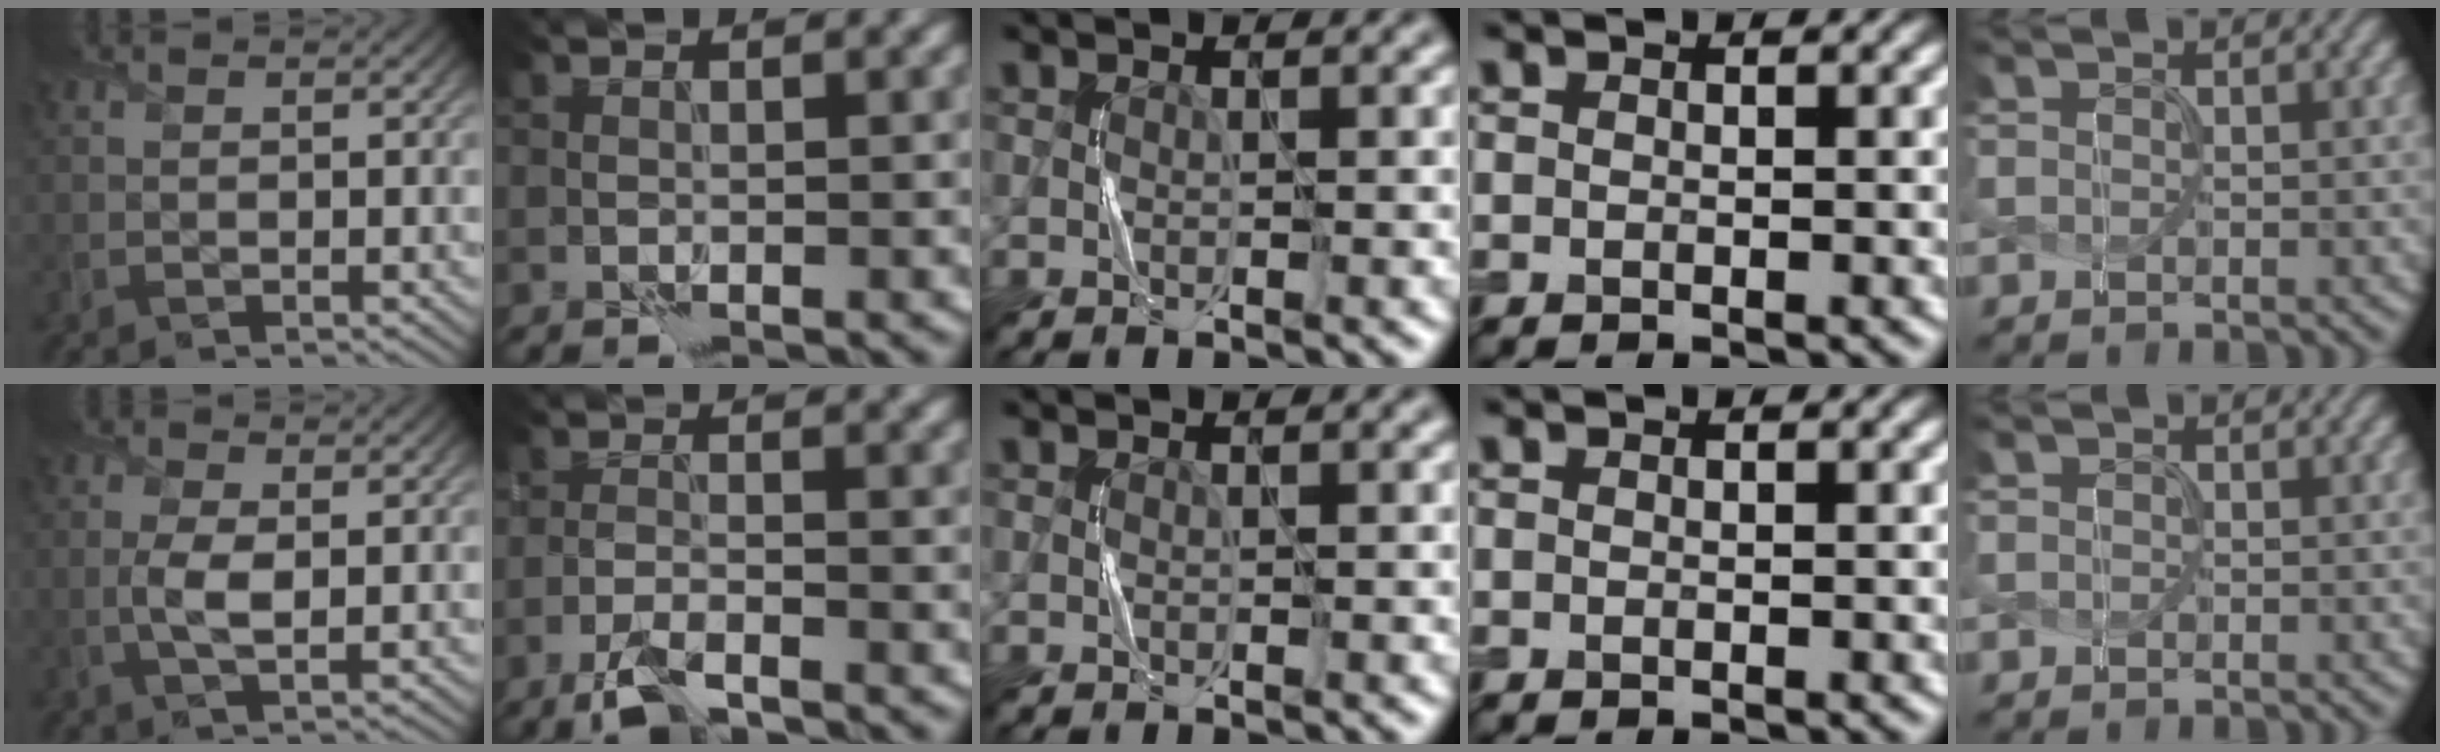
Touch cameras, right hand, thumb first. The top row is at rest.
{"thumb": {"total": 3.2, "force": [0.0, 1.3, 2.9], "torque": [-0.072, 0.000, 0.001]}, "index": {"total": 3.3, "force": [-2.6, 0.7, 1.9], "torque": [-0.044, -0.003, -0.058]}}